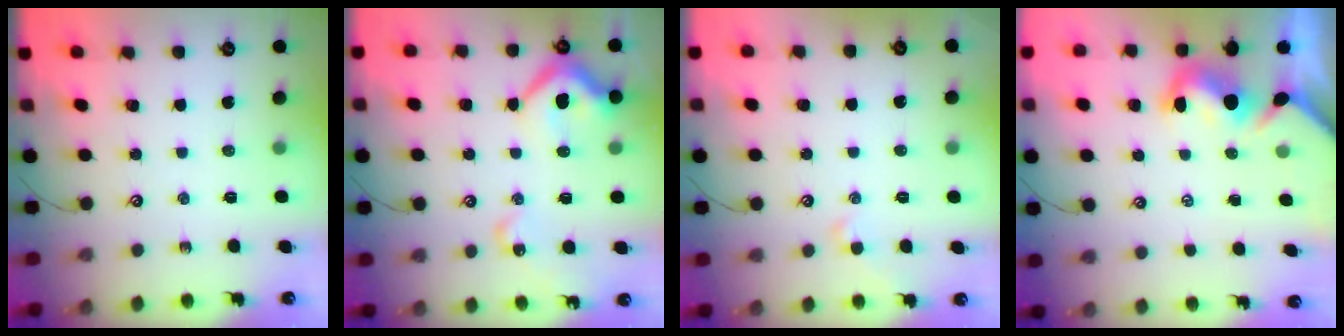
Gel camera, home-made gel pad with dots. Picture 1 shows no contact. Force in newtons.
{"total": 13.4, "press": 13.3, "slide": 1.6}
{"total": 0.5, "press": 0.1, "slide": 0.5}
{"total": 2.6, "press": 2.4, "slide": 1.0}